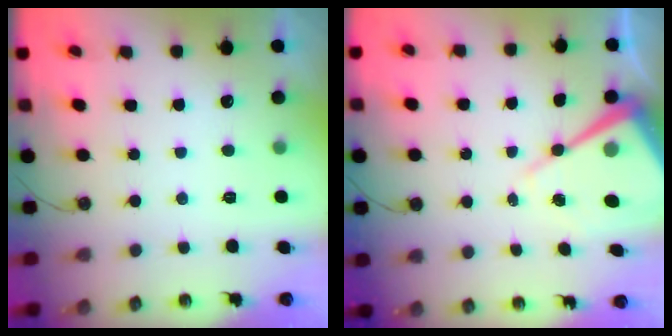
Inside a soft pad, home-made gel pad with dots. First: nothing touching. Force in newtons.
{"total": 12.4, "press": 12.3, "slide": 1.2}